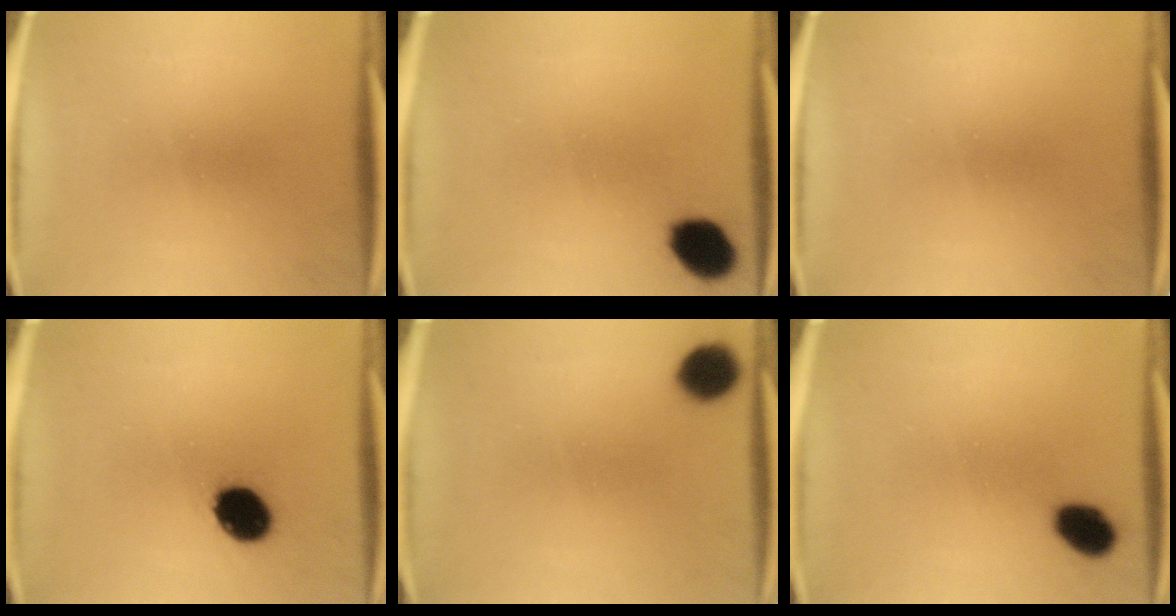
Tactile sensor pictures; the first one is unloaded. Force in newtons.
{"total": 8.3}
{"total": 0.0}
{"total": 10.0}
{"total": 8.1}
{"total": 6.1}